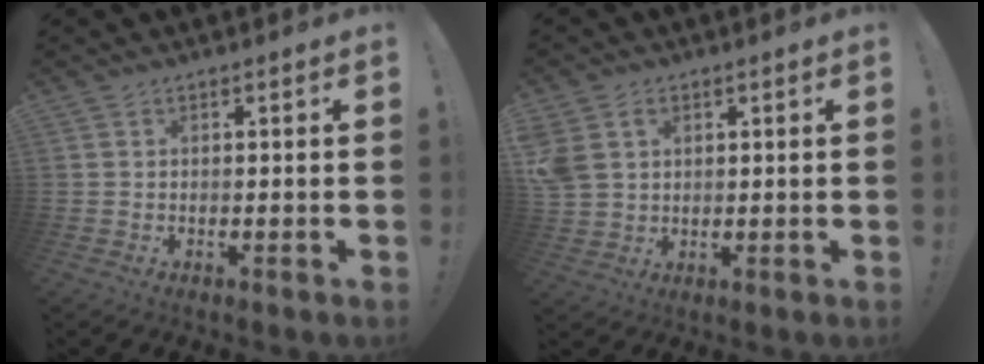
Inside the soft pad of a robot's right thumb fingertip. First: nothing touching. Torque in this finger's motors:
{"motor_torque": [0.83, 1.57, 0.64, 0.01, 0.04]}